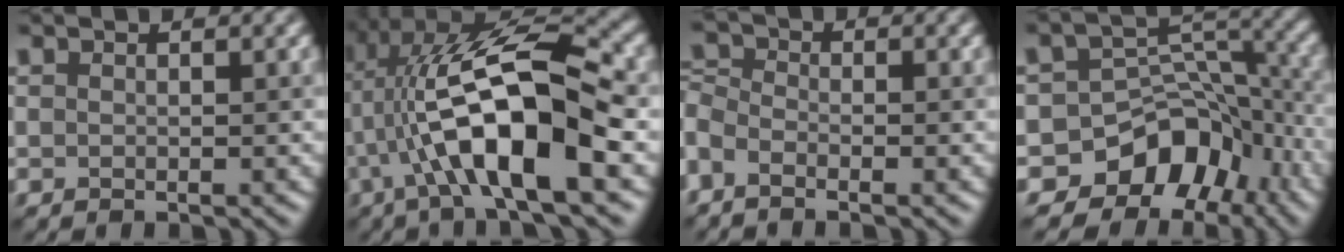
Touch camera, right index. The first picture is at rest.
{"total": 12.3, "force": [-2.0, 3.9, 11.5], "torque": [-0.211, 0.020, -0.042]}
{"total": 2.8, "force": [-1.3, 1.7, 1.8], "torque": [-0.047, 0.001, -0.030]}
{"total": 8.5, "force": [-5.2, 6.0, 3.0], "torque": [-0.023, 0.021, -0.087]}